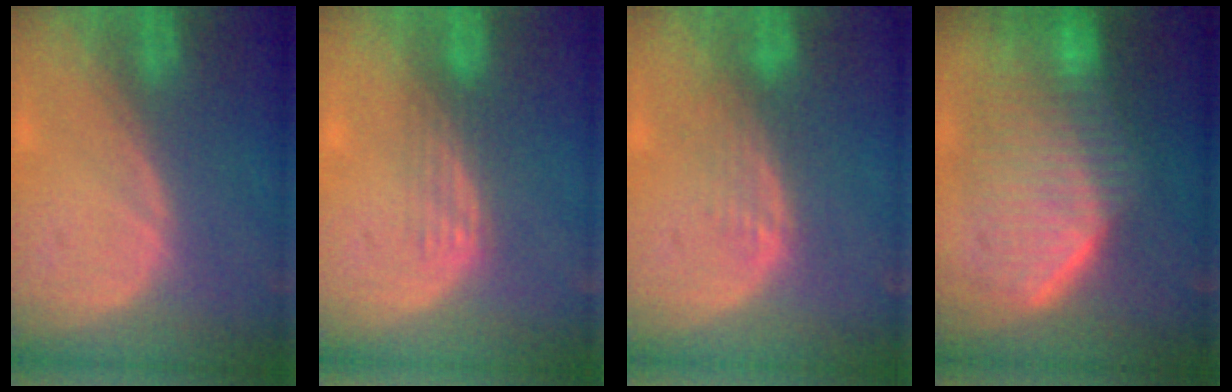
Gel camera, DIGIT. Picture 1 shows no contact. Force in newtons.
{"total": 2.8, "press": 2.5, "slide": 1.3}
{"total": 3.3, "press": 2.8, "slide": 1.8}
{"total": 9.7, "press": 9.1, "slide": 3.4}